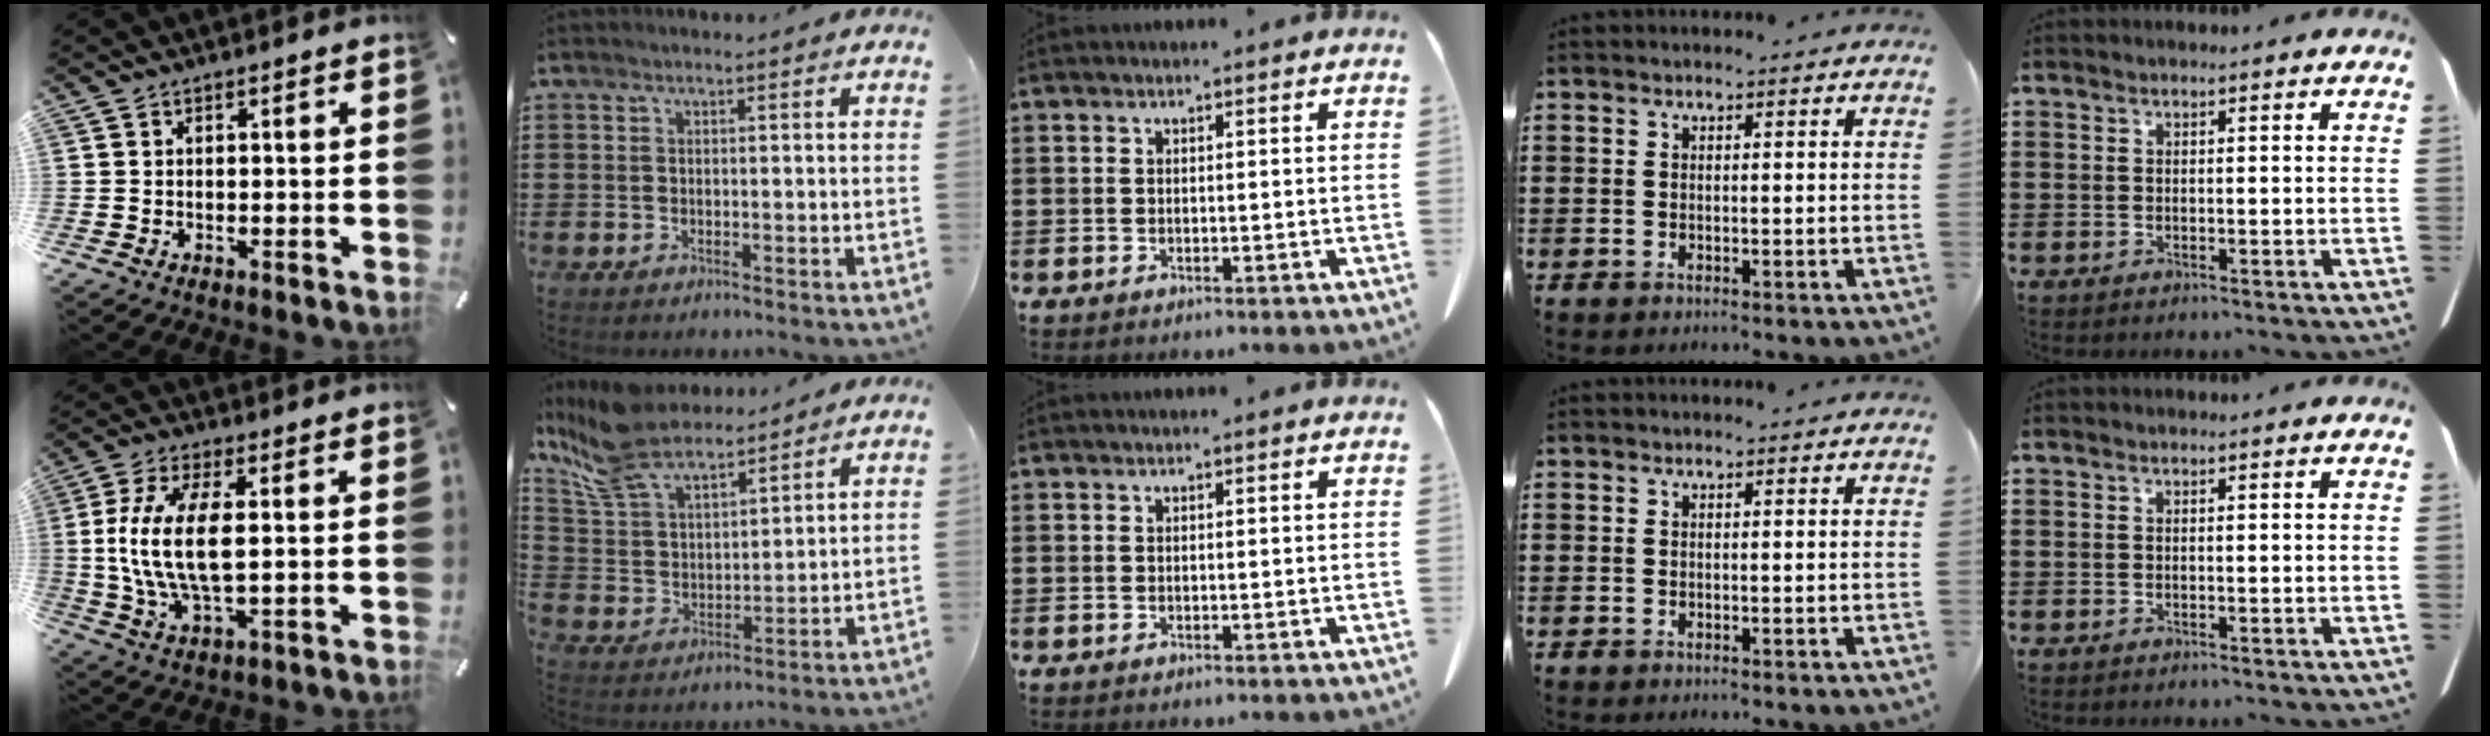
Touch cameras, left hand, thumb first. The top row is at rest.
{"thumb": {"total": 13.3, "force": [1.2, 5.5, 12.1], "torque": [-0.270, -0.013, 0.017]}, "index": {"total": 10.0, "force": [8.8, 3.0, 3.7], "torque": [-0.107, -0.032, 0.166]}}